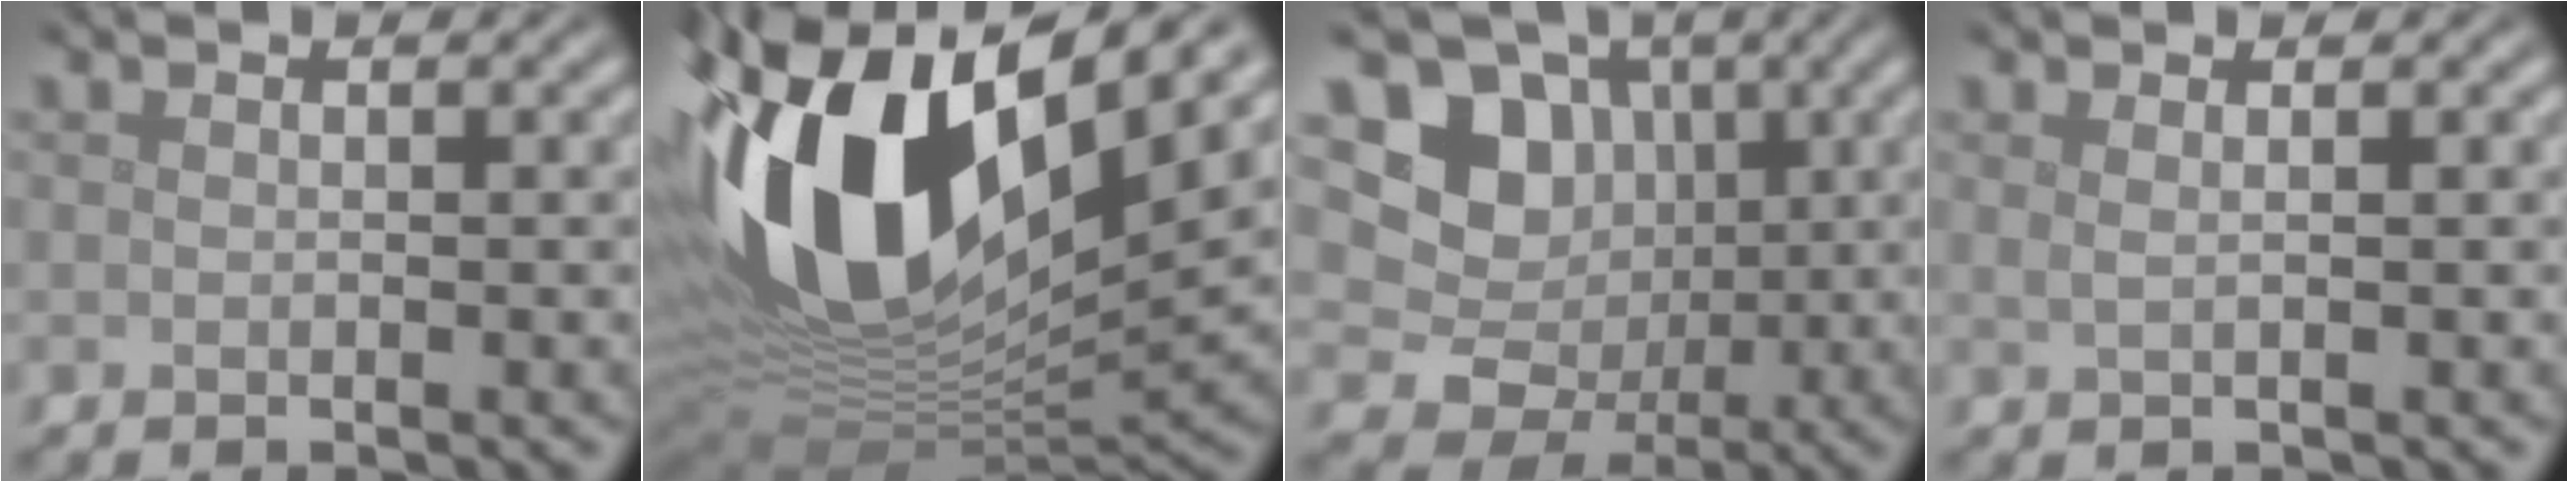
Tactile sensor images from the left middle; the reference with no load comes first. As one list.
[{"total": 17.5, "force": [4.4, 8.8, 14.5], "torque": [-0.292, 0.009, 0.074]}, {"total": 8.9, "force": [1.3, 8.0, 3.6], "torque": [-0.051, 0.004, 0.001]}, {"total": 1.3, "force": [0.7, 0.5, 0.9], "torque": [-0.008, -0.005, -0.002]}]